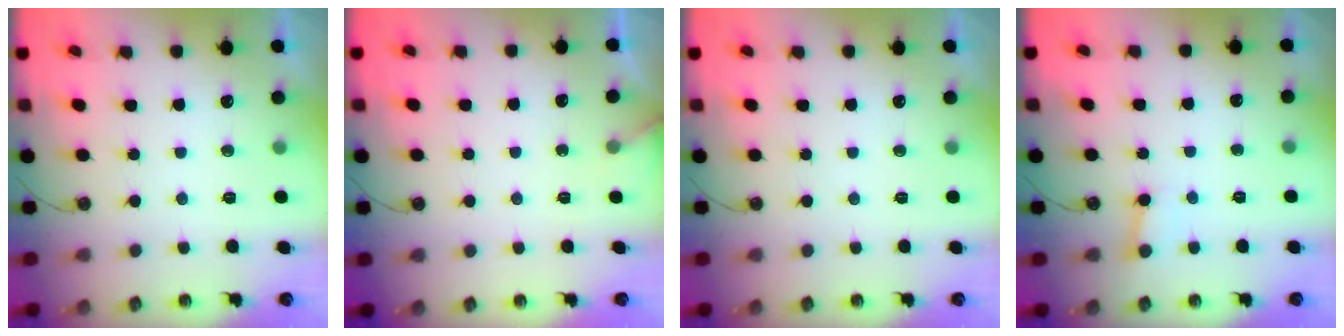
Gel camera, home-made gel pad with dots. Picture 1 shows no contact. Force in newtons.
{"total": 2.5, "press": 2.5, "slide": 0.3}
{"total": 0.0}
{"total": 2.0, "press": 2.0, "slide": 0.2}